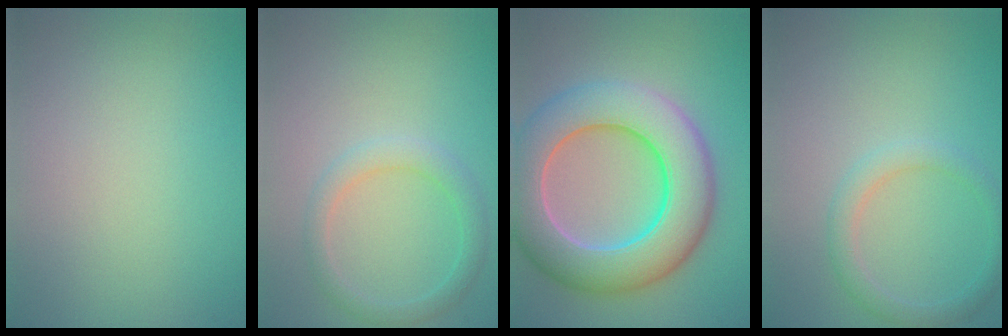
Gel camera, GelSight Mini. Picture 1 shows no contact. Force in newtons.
{"total": 2.2, "press": 2.2, "slide": 0.1}
{"total": 10.3, "press": 10.3, "slide": 0.4}
{"total": 2.0, "press": 2.0, "slide": 0.1}